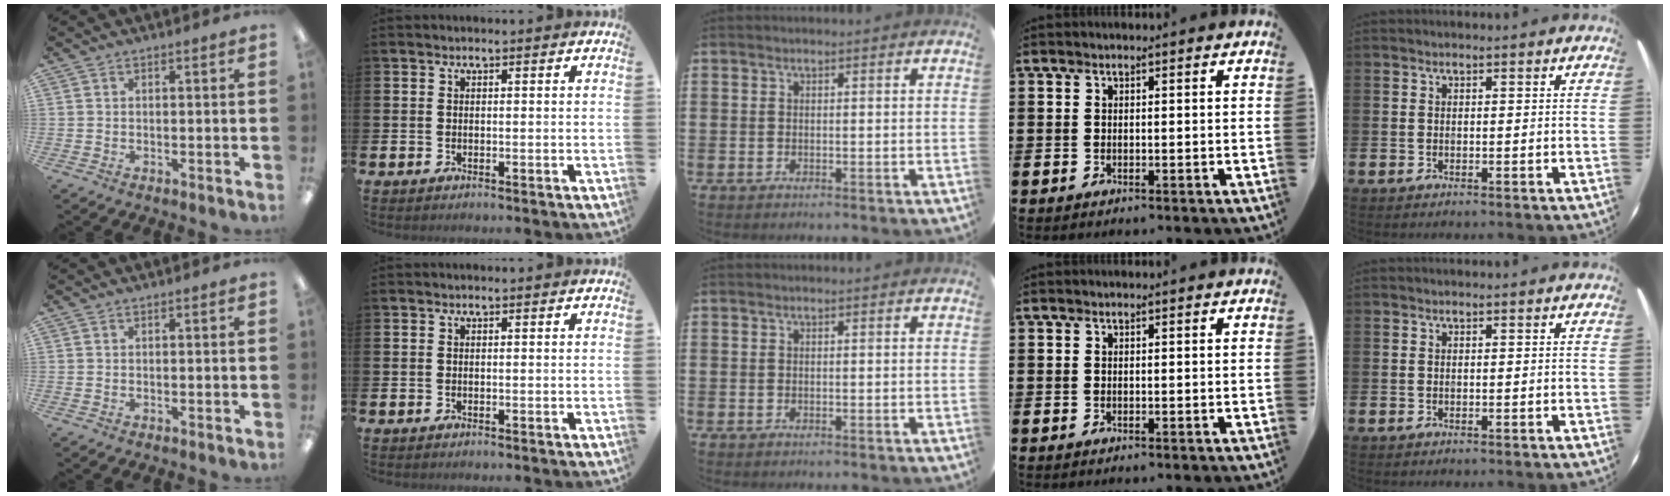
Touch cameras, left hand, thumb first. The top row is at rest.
{}